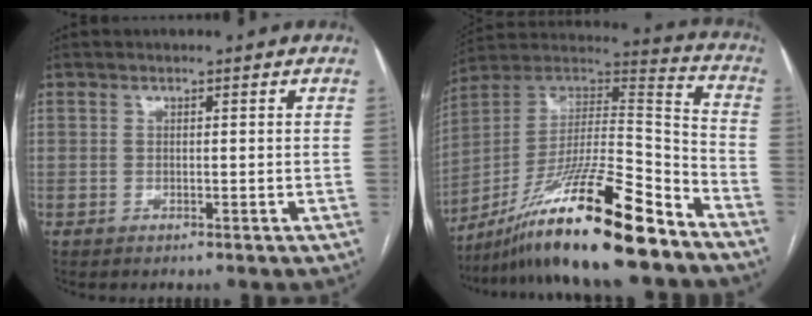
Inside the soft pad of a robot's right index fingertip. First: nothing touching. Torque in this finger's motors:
{"motor_torque": [1.09, -1.05, 1.05, 0.21]}